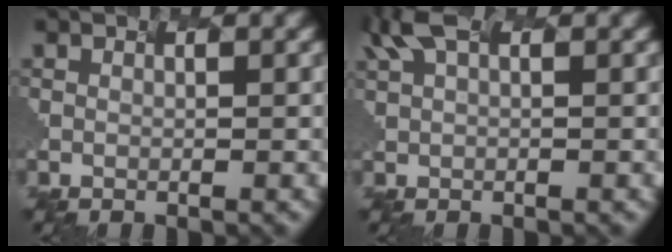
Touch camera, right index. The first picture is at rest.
{"total": 2.2, "force": [1.3, 0.2, 1.8], "torque": [-0.048, 0.012, 0.045]}